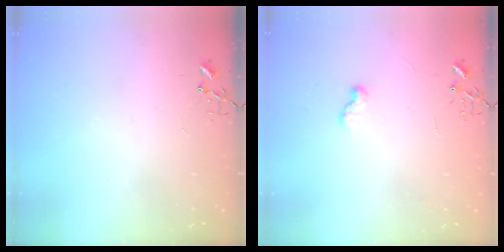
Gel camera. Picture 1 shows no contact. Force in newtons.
{"total": 6.4, "press": 6.3, "slide": 0.6}